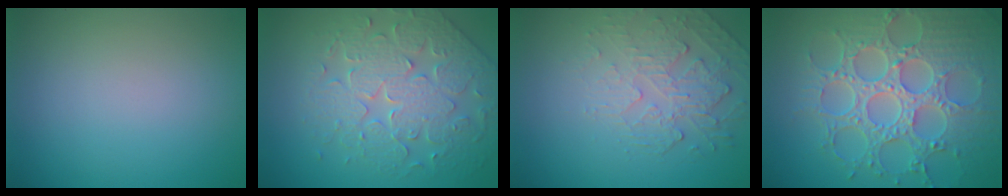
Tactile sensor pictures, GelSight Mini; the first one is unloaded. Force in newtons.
{"total": 5.1, "press": 4.9, "slide": 1.3}
{"total": 2.4, "press": 1.7, "slide": 1.7}
{"total": 8.7, "press": 6.5, "slide": 5.8}